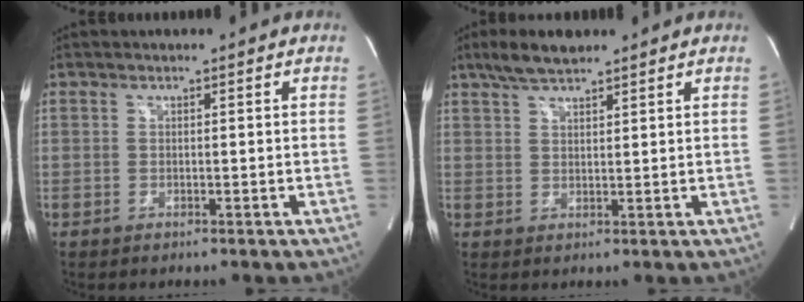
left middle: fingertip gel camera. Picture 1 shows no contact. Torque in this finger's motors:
{"motor_torque": [0.18, 0.13, -0.16, -0.01]}